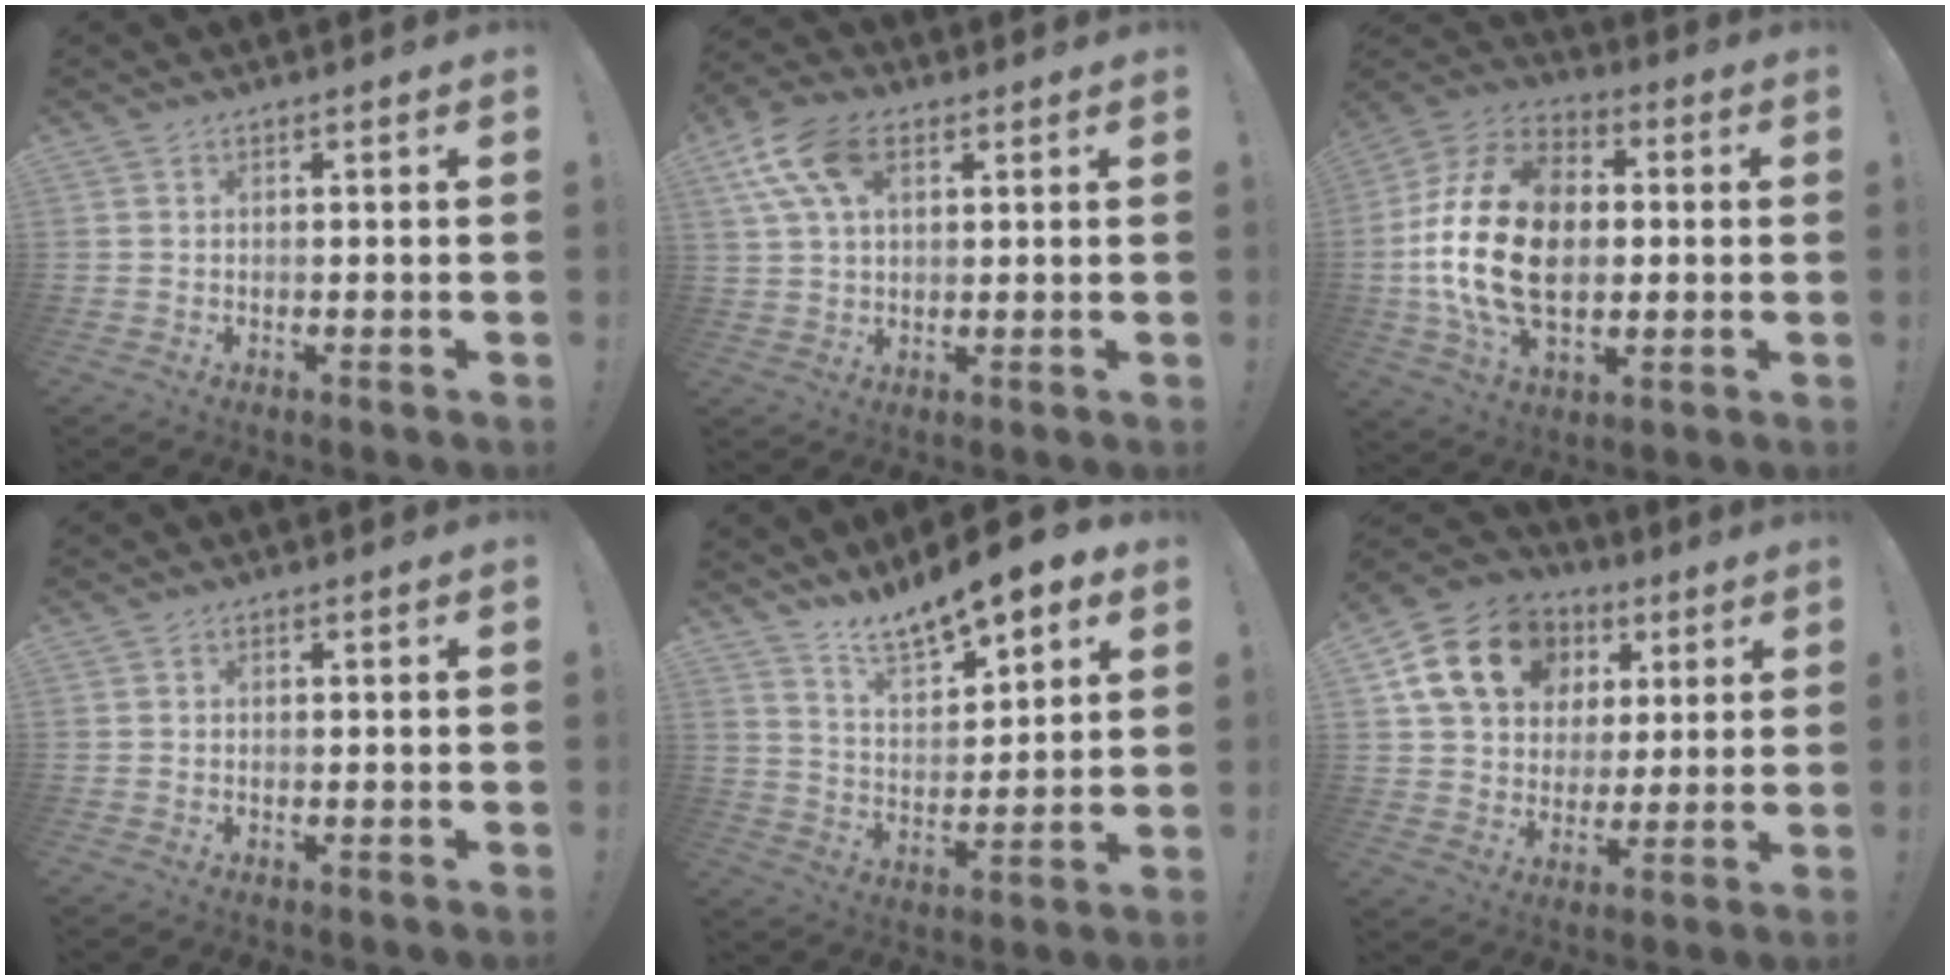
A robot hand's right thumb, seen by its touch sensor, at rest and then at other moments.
{"total": 12.9, "force": [5.3, 7.6, 9.0], "torque": [-0.173, -0.003, 0.100]}
{"total": 24.7, "force": [-0.8, 16.3, 18.5], "torque": [-0.342, 0.018, -0.009]}
{"total": 0.0}
{"total": 12.2, "force": [10.6, 3.4, 5.0], "torque": [-0.096, -0.085, 0.186]}
{"total": 18.8, "force": [7.6, 14.2, 9.7], "torque": [-0.144, -0.019, 0.155]}